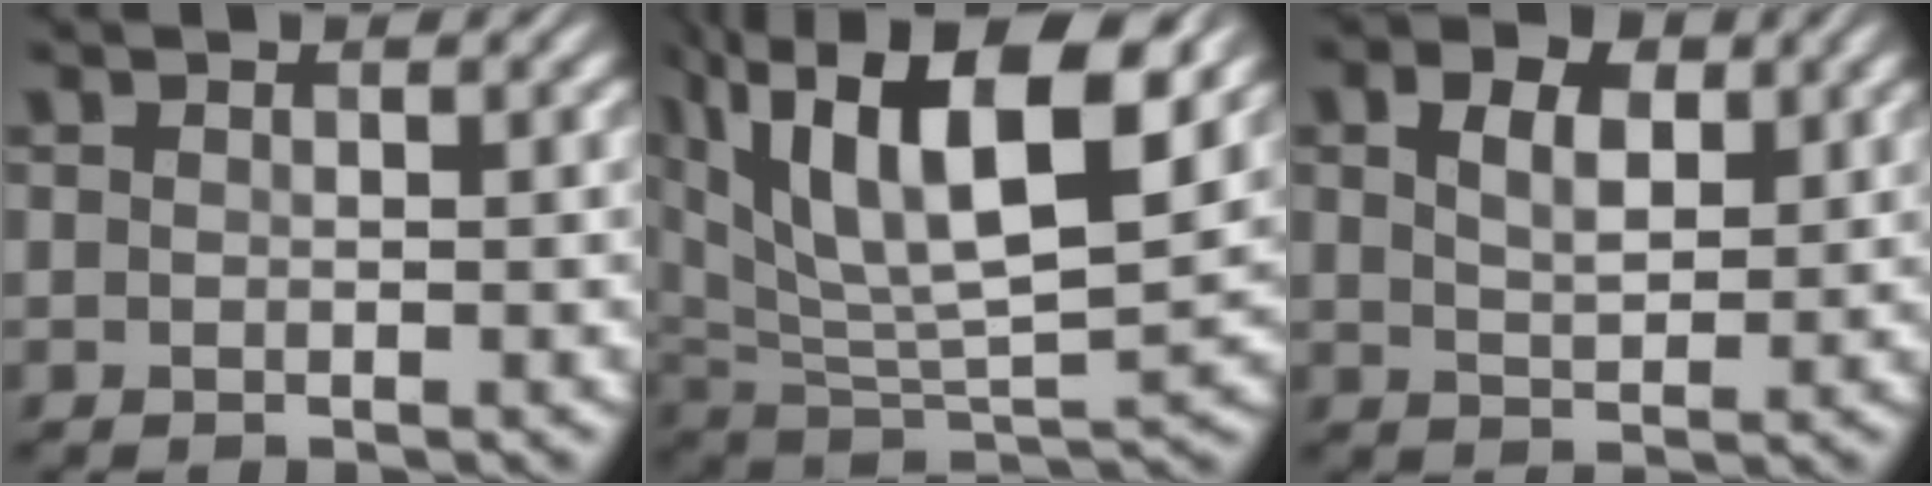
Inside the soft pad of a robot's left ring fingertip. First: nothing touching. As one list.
[{"total": 14.2, "force": [7.1, 5.2, 11.2], "torque": [-0.201, 0.013, 0.124]}, {"total": 4.1, "force": [1.9, 2.3, 2.9], "torque": [-0.046, 0.004, 0.028]}]